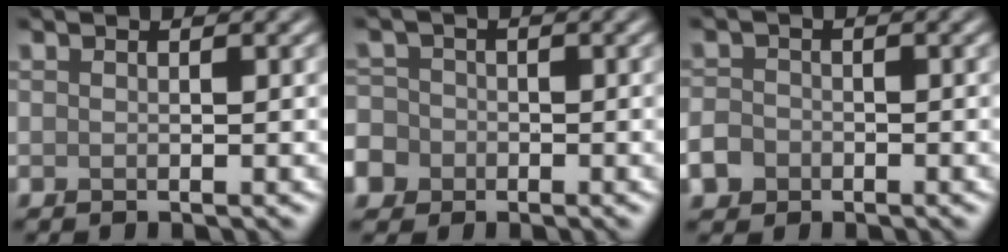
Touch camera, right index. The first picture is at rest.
{"total": 6.3, "force": [-3.4, 5.1, 1.6], "torque": [-0.040, -0.015, -0.076]}
{"total": 2.3, "force": [-1.1, 1.9, 0.8], "torque": [-0.015, -0.002, -0.026]}